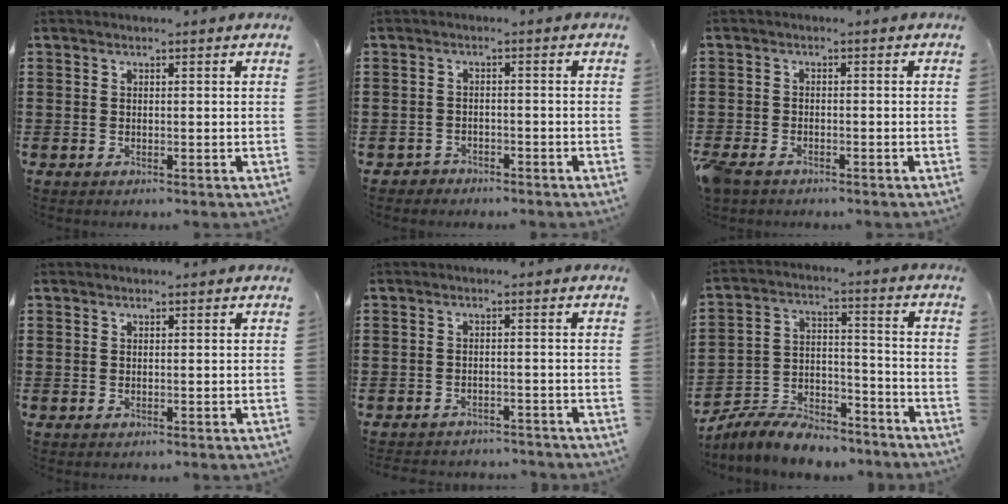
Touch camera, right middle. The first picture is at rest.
{"total": 1.8, "force": [-1.7, 0.5, -0.2], "torque": [-0.005, -0.001, -0.039]}
{"total": 2.3, "force": [-1.9, 0.8, 0.8], "torque": [-0.039, -0.007, -0.046]}
{"total": 0.0}
{"total": 2.3, "force": [-2.3, 0.1, -0.1], "torque": [-0.013, -0.001, -0.050]}
{"total": 8.2, "force": [-7.8, 1.8, 1.8], "torque": [-0.035, 0.015, -0.152]}